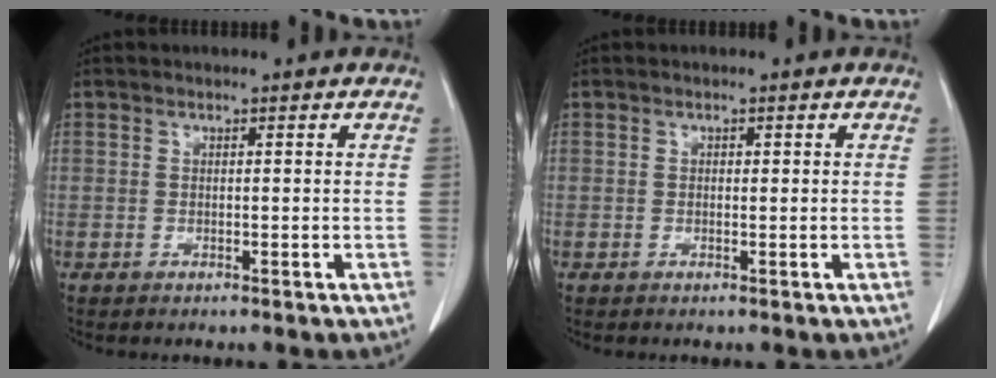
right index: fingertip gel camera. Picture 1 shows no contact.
{"total": 0.7, "force": [0.2, 0.4, 0.5], "torque": [-0.007, 0.000, 0.004]}